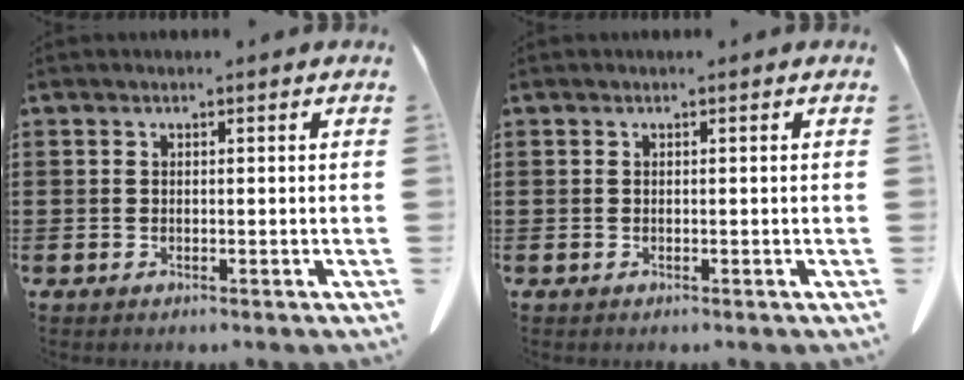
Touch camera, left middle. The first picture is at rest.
{"total": 0.0}